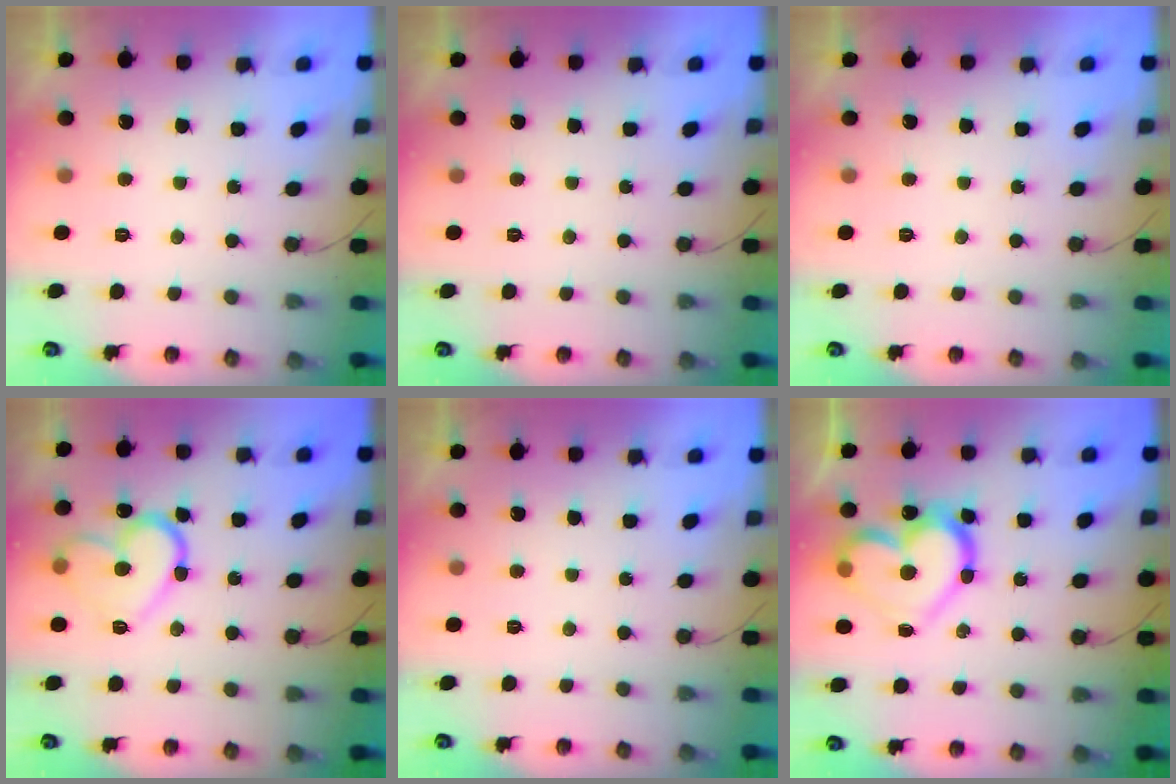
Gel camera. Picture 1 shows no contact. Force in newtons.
{"total": 0.0}
{"total": 0.0}
{"total": 14.2, "press": 14.1, "slide": 1.4}
{"total": 0.0}
{"total": 18.3, "press": 18.2, "slide": 1.8}